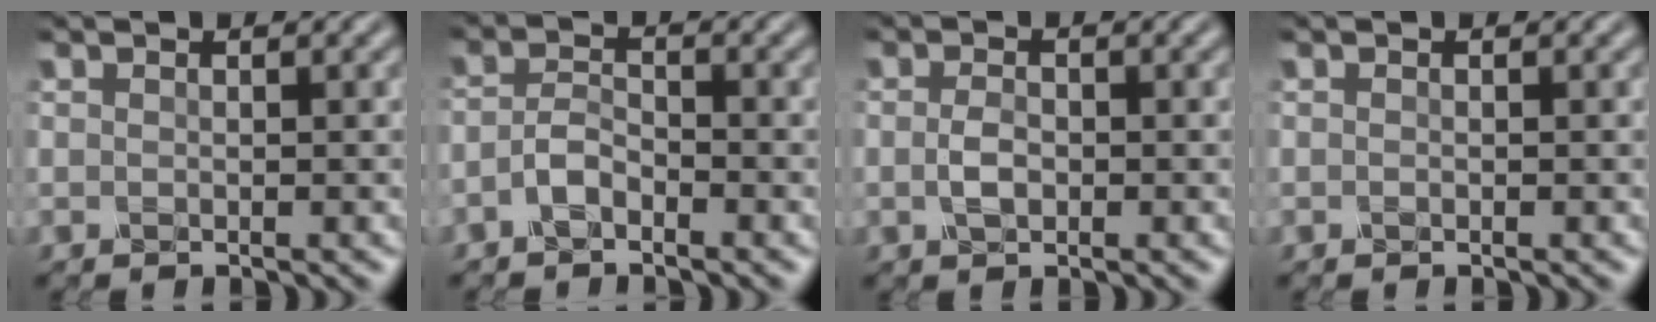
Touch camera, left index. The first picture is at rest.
{"total": 2.0, "force": [-1.2, 0.9, 1.4], "torque": [-0.030, 0.005, -0.029]}
{"total": 1.8, "force": [-0.2, 1.1, 1.4], "torque": [-0.032, 0.000, -0.006]}
{"total": 0.0}